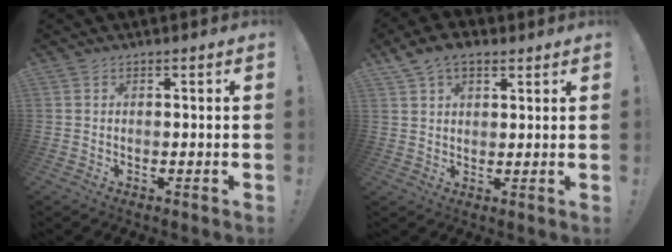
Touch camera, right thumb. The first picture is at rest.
{"total": 7.1, "force": [4.3, 4.1, 3.9], "torque": [-0.059, -0.014, 0.082]}